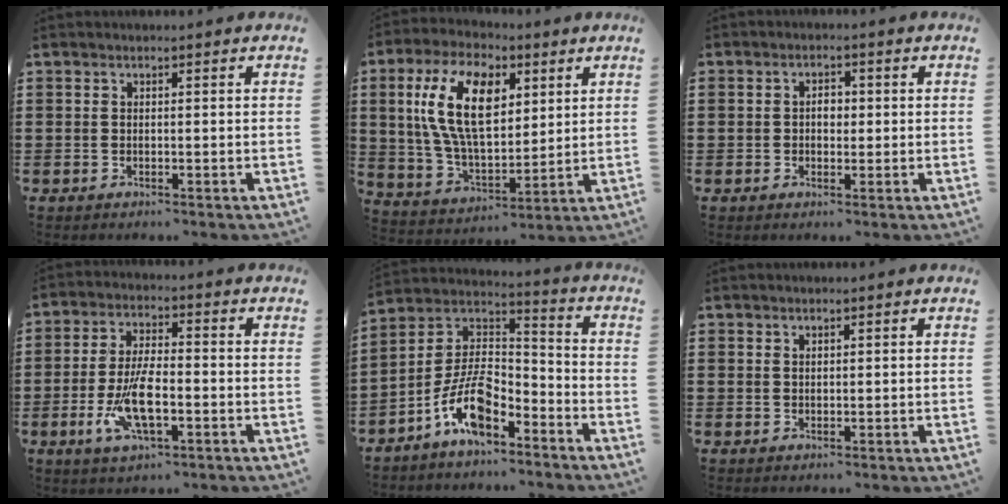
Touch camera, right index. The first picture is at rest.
{"total": 14.2, "force": [4.3, 7.6, 11.2], "torque": [-0.249, 0.018, 0.079]}
{"total": 2.1, "force": [0.1, 1.6, 1.3], "torque": [-0.028, 0.009, -0.001]}
{"total": 9.1, "force": [-2.6, 3.2, 8.1], "torque": [-0.173, -0.013, -0.048]}
{"total": 10.4, "force": [-6.6, 4.3, 6.8], "torque": [-0.150, 0.005, -0.129]}
{"total": 0.9, "force": [0.8, 0.4, 0.1], "torque": [-0.003, 0.001, 0.016]}